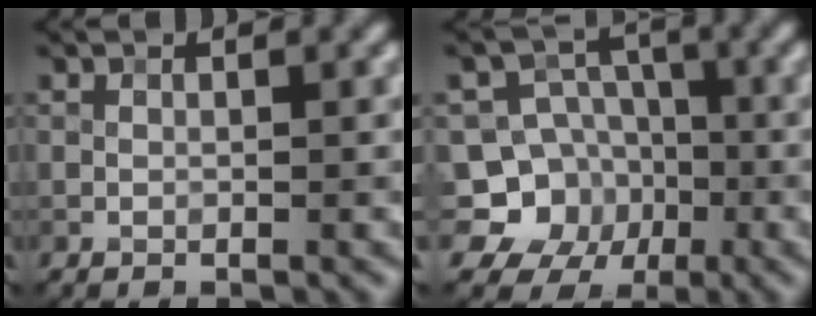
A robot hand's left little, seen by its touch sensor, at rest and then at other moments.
{"total": 9.1, "force": [-2.9, 8.4, 2.3], "torque": [-0.044, 0.024, -0.077]}